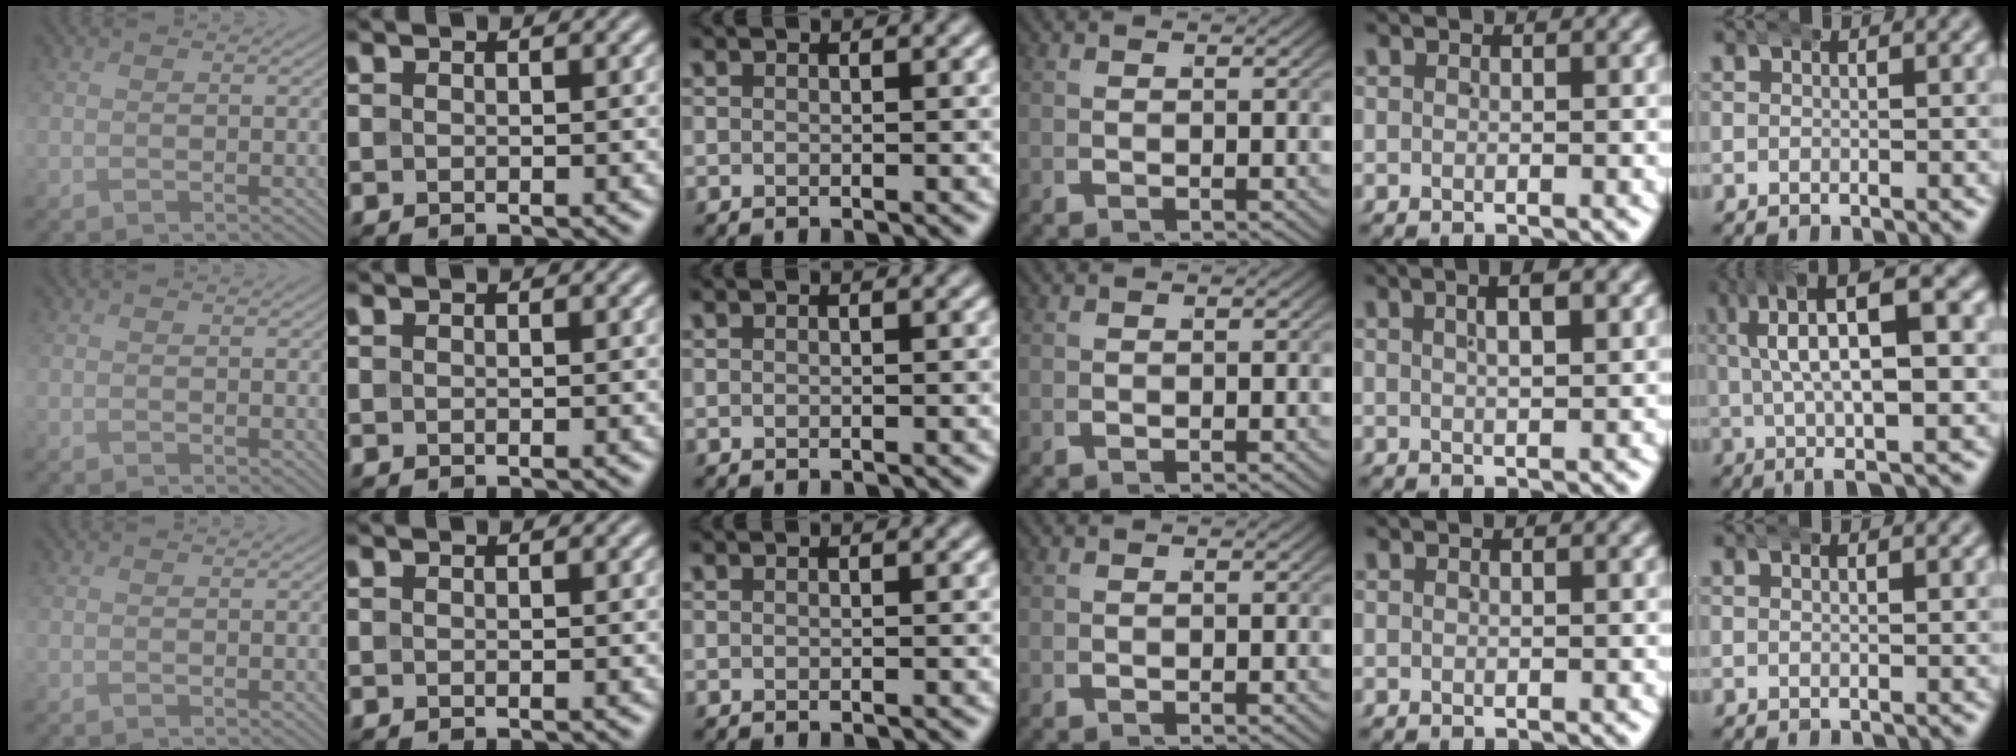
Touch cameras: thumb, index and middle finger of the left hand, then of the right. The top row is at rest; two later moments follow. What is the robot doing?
{"motion": "wrap", "object": "arm wrap"}